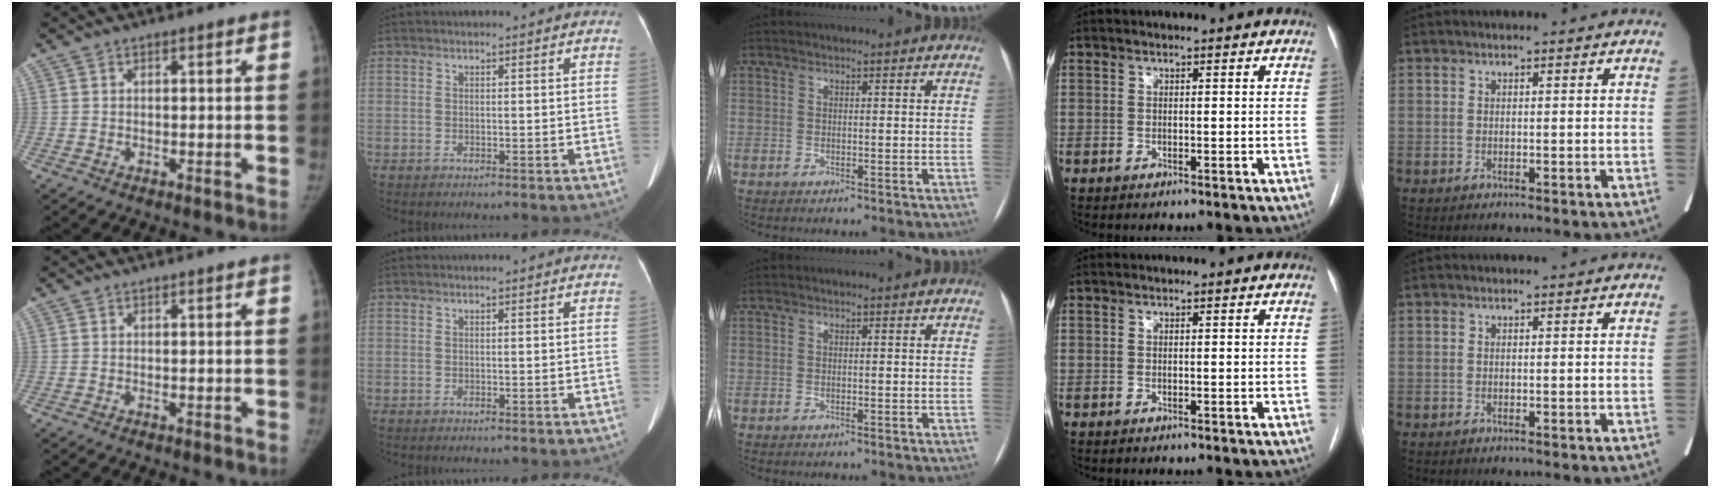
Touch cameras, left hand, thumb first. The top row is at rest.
{}